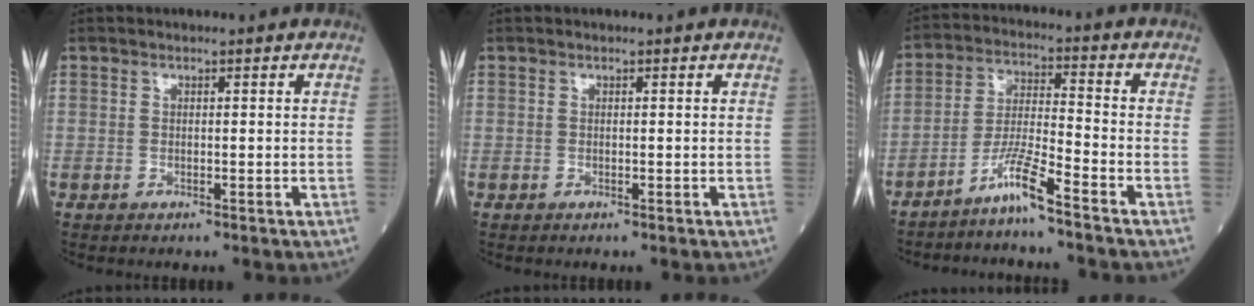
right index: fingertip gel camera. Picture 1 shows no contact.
{"total": 0.0}
{"total": 6.4, "force": [-5.0, -0.9, 3.8], "torque": [-0.077, -0.013, -0.102]}